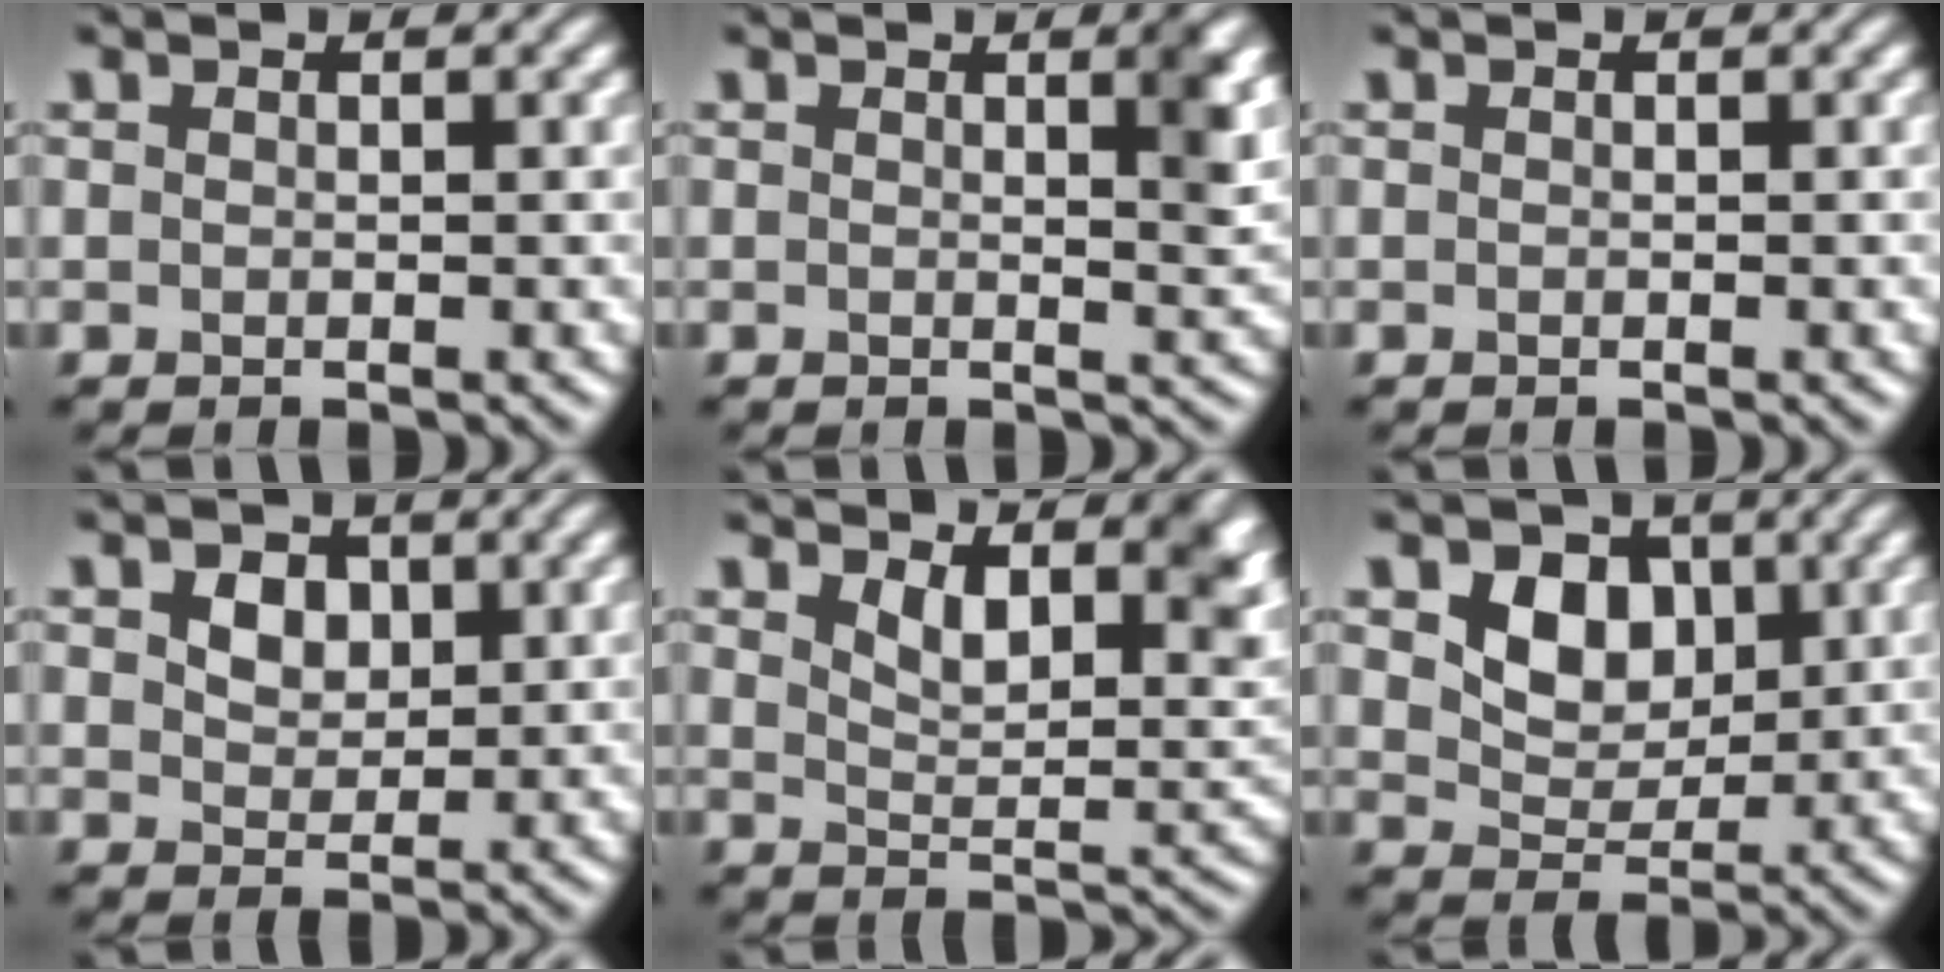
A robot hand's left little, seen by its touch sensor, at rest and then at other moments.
{"total": 3.0, "force": [1.2, 0.8, 2.6], "torque": [-0.022, 0.003, 0.014]}
{"total": 0.0}
{"total": 3.0, "force": [1.3, 2.1, 1.7], "torque": [-0.034, 0.003, 0.010]}
{"total": 6.0, "force": [3.3, 2.7, 4.2], "torque": [-0.066, -0.013, 0.049]}
{"total": 4.7, "force": [1.7, 3.5, 2.7], "torque": [-0.056, -0.012, 0.024]}